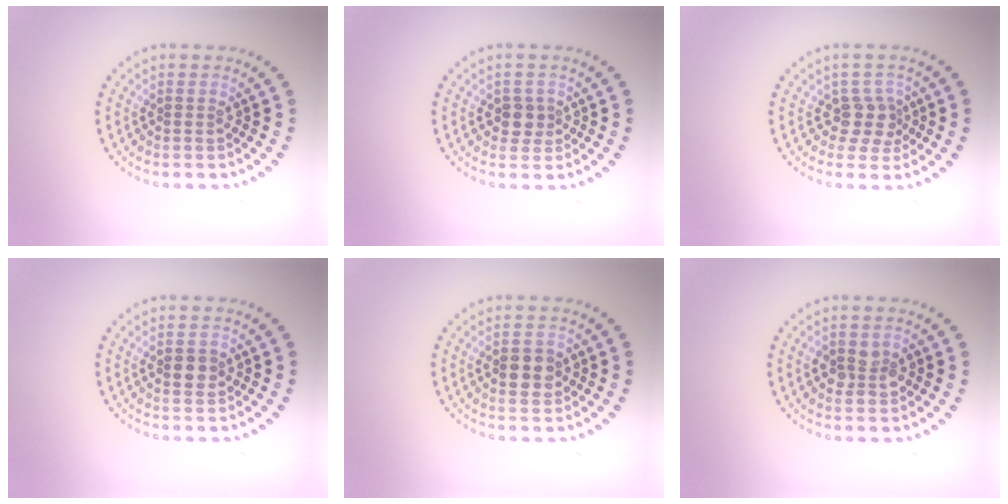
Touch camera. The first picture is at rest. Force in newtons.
{"total": 1.7, "press": 1.5, "slide": 0.8}
{"total": 2.5, "press": 2.0, "slide": 1.4}
{"total": 1.9, "press": 1.9, "slide": 0.2}
{"total": 2.7, "press": 2.7, "slide": 0.1}
{"total": 2.7, "press": 2.7, "slide": 0.3}